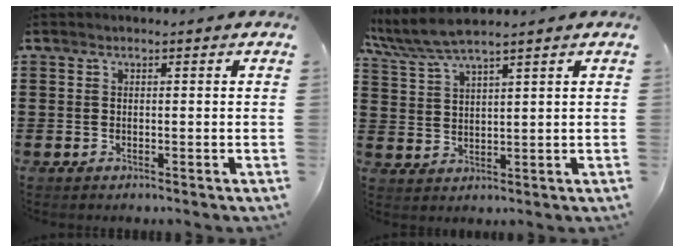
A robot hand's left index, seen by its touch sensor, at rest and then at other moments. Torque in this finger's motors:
{"motor_torque": [-0.10, -0.84, 0.16, 0.14]}